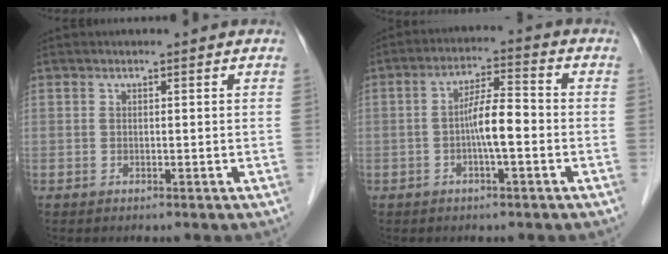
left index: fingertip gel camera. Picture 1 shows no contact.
{"total": 6.2, "force": [-1.4, 0.9, 6.0], "torque": [-0.110, 0.012, -0.027]}